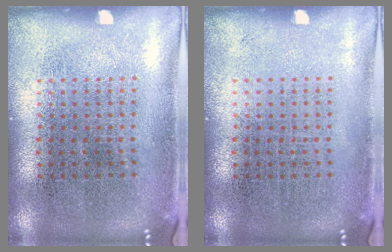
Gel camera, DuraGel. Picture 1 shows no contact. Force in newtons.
{"total": 0.0}